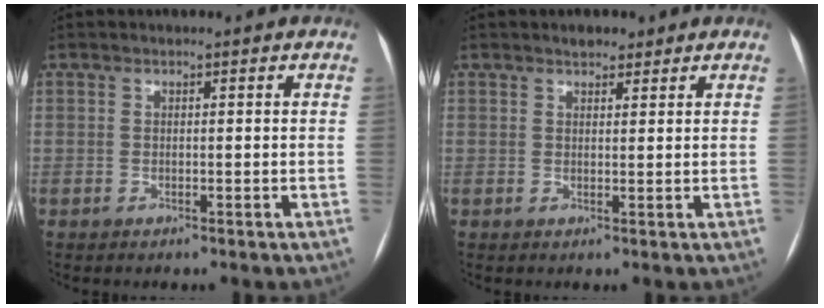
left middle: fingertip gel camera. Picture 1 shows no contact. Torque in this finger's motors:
{"motor_torque": [-0.14, 0.03, 0.10, 0.02]}